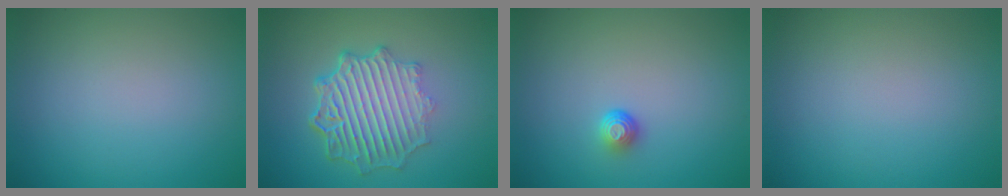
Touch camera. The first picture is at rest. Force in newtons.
{"total": 7.4, "press": 5.3, "slide": 5.2}
{"total": 1.3, "press": 1.0, "slide": 0.9}
{"total": 0.0}